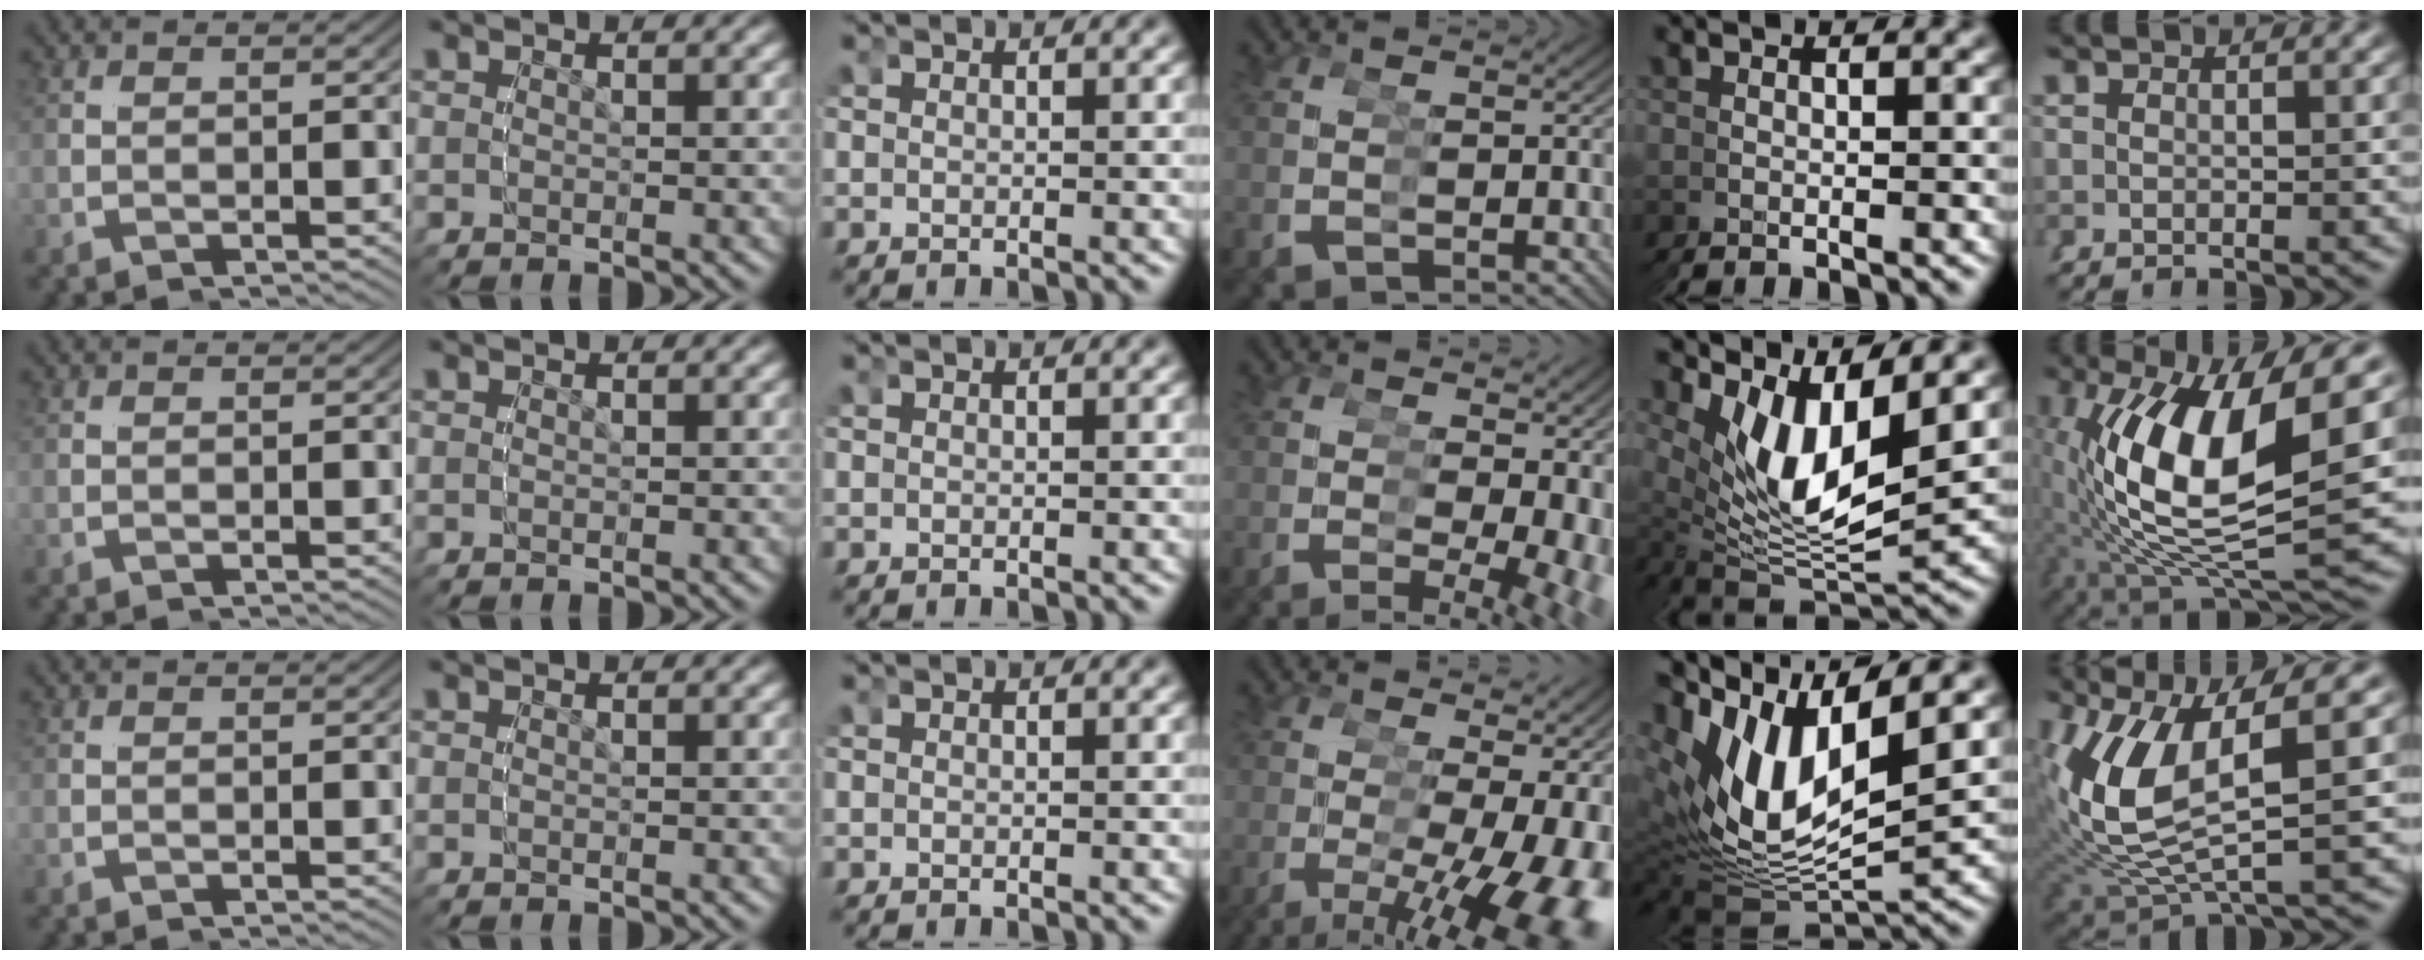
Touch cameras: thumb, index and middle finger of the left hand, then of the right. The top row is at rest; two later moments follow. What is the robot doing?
{"motion": "grasp_and_lifting", "object": "condiment"}